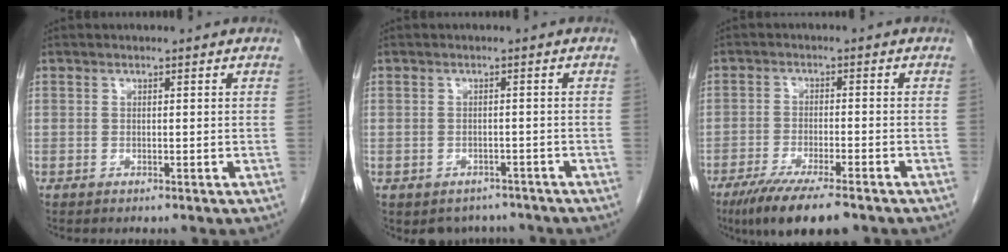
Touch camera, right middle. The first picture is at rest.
{"total": 4.7, "force": [-3.9, 2.6, 0.3], "torque": [0.004, 0.009, -0.049]}
{"total": 10.0, "force": [-7.2, 1.5, 6.7], "torque": [-0.110, -0.023, -0.114]}